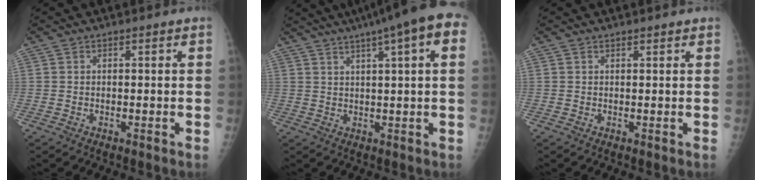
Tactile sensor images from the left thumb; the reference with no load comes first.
{"total": 14.5, "force": [7.3, 2.1, 12.4], "torque": [-0.179, 0.026, 0.092]}
{"total": 0.7, "force": [0.6, 0.1, 0.2], "torque": [-0.004, -0.001, 0.010]}